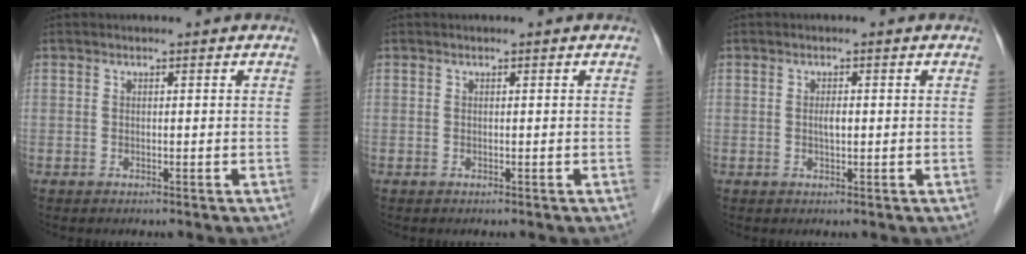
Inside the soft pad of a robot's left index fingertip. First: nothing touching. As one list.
[{"total": 0.0}, {"total": 1.3, "force": [-0.2, 0.4, 1.3], "torque": [-0.024, -0.003, -0.003]}]